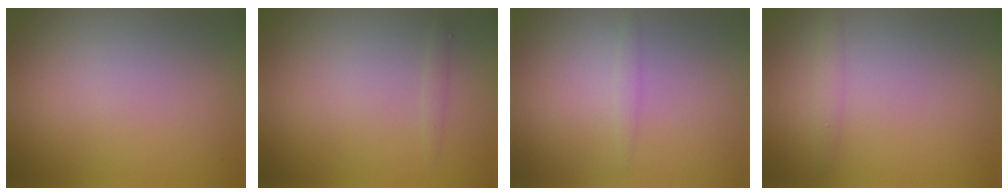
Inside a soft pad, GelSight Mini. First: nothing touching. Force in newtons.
{"total": 0.6, "press": 0.6, "slide": 0.0}
{"total": 0.7, "press": 0.7, "slide": 0.0}
{"total": 1.1, "press": 1.0, "slide": 0.1}